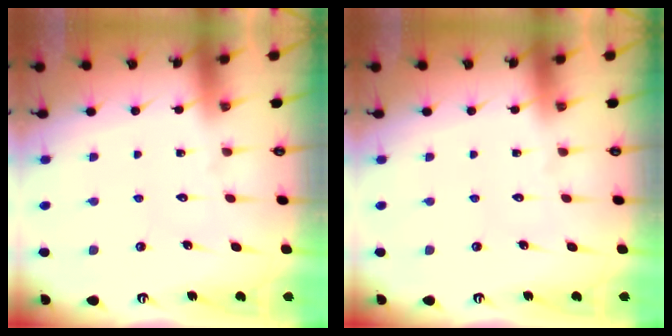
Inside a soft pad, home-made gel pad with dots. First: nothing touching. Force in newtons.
{"total": 0.0}